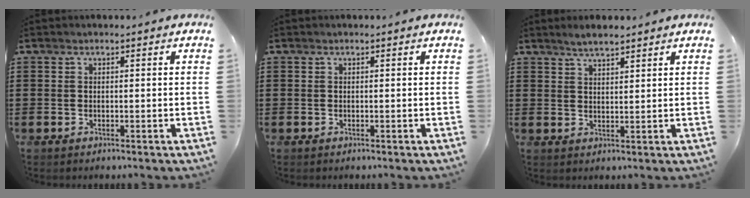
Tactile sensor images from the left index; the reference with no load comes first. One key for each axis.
{"total": 0.0}
{"total": 2.6, "fx": 2.4, "fy": 0.4, "fz": 1.0, "tx": -0.023, "ty": 0.003, "tz": 0.045}